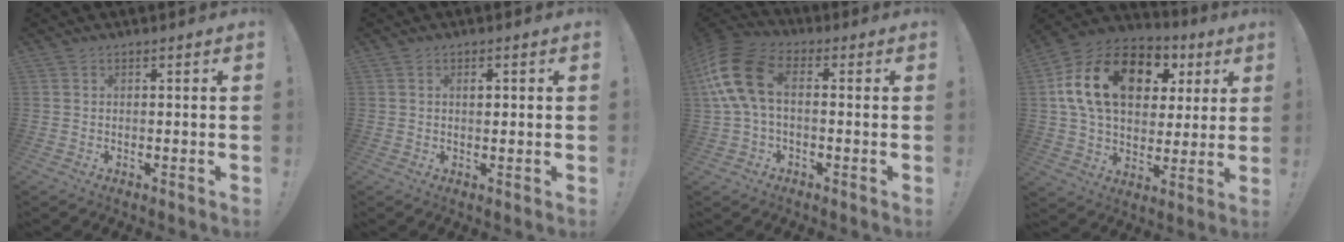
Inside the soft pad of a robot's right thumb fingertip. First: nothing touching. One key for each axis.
{"total": 1.0, "fx": 0.3, "fy": 0.5, "fz": 0.8, "tx": -0.002, "ty": -0.004, "tz": 0.002}
{"total": 13.7, "fx": 1.8, "fy": 8.3, "fz": 10.7, "tx": -0.230, "ty": 0.015, "tz": 0.036}
{"total": 21.9, "fx": 7.1, "fy": 14.4, "fz": 14.8, "tx": -0.261, "ty": -0.013, "tz": 0.129}